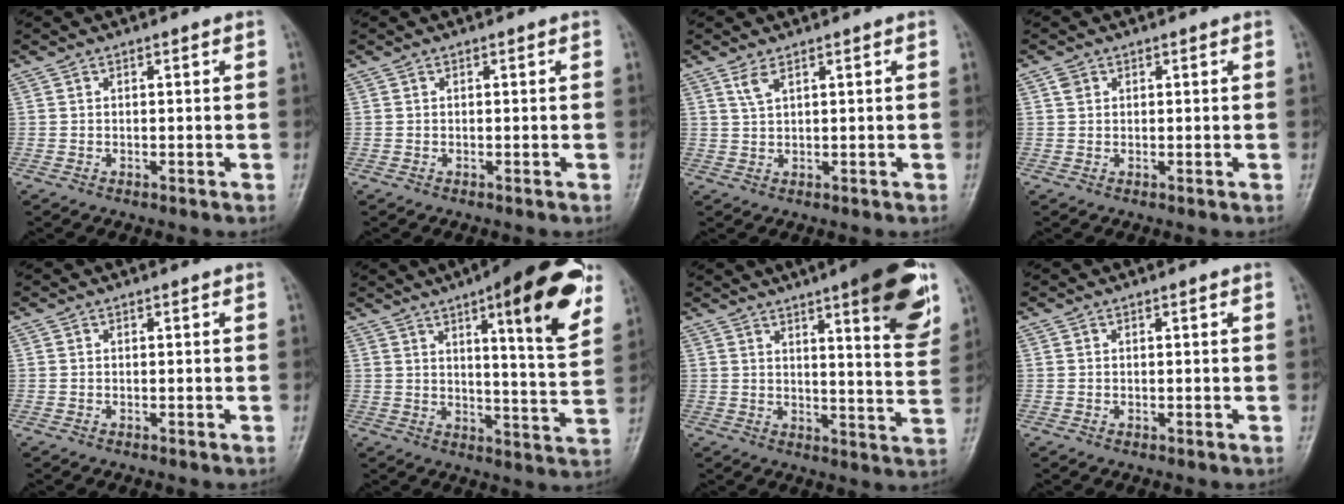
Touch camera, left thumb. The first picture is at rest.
{"total": 0.0}
{"total": 2.2, "force": [1.4, 0.5, 1.6], "torque": [-0.038, -0.002, 0.035]}
{"total": 1.4, "force": [0.6, 1.2, 0.5], "torque": [-0.003, 0.001, 0.009]}
{"total": 0.0}
{"total": 19.3, "force": [9.8, 4.6, 16.0], "torque": [-0.185, -0.037, 0.129]}
{"total": 15.7, "force": [8.5, 3.1, 12.8], "torque": [-0.144, -0.041, 0.112]}
{"total": 0.5, "force": [0.1, 0.3, 0.4], "torque": [-0.001, 0.001, 0.002]}